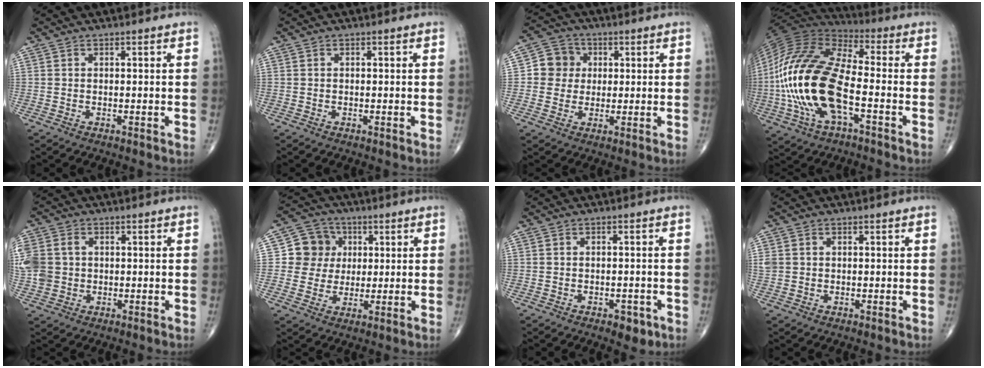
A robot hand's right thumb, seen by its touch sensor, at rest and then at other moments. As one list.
[{"total": 0.0}, {"total": 6.6, "force": [0.8, 6.3, 1.9], "torque": [0.001, 0.007, 0.003]}, {"total": 22.9, "force": [-4.7, 10.1, 20.0], "torque": [-0.433, 0.019, -0.088]}, {"total": 10.2, "force": [1.0, 8.6, 5.4], "torque": [-0.142, 0.011, 0.025]}, {"total": 8.4, "force": [1.5, 8.1, 2.0], "torque": [0.009, 0.006, 0.021]}, {"total": 3.5, "force": [-1.8, 2.0, 2.3], "torque": [-0.019, 0.007, -0.019]}, {"total": 2.3, "force": [0.4, 2.0, 1.0], "torque": [-0.026, 0.008, 0.013]}]